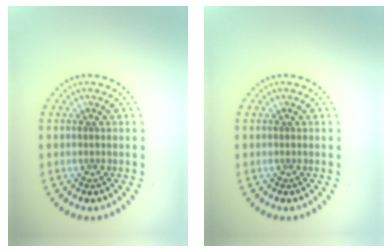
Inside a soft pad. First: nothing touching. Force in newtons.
{"total": 0.0}